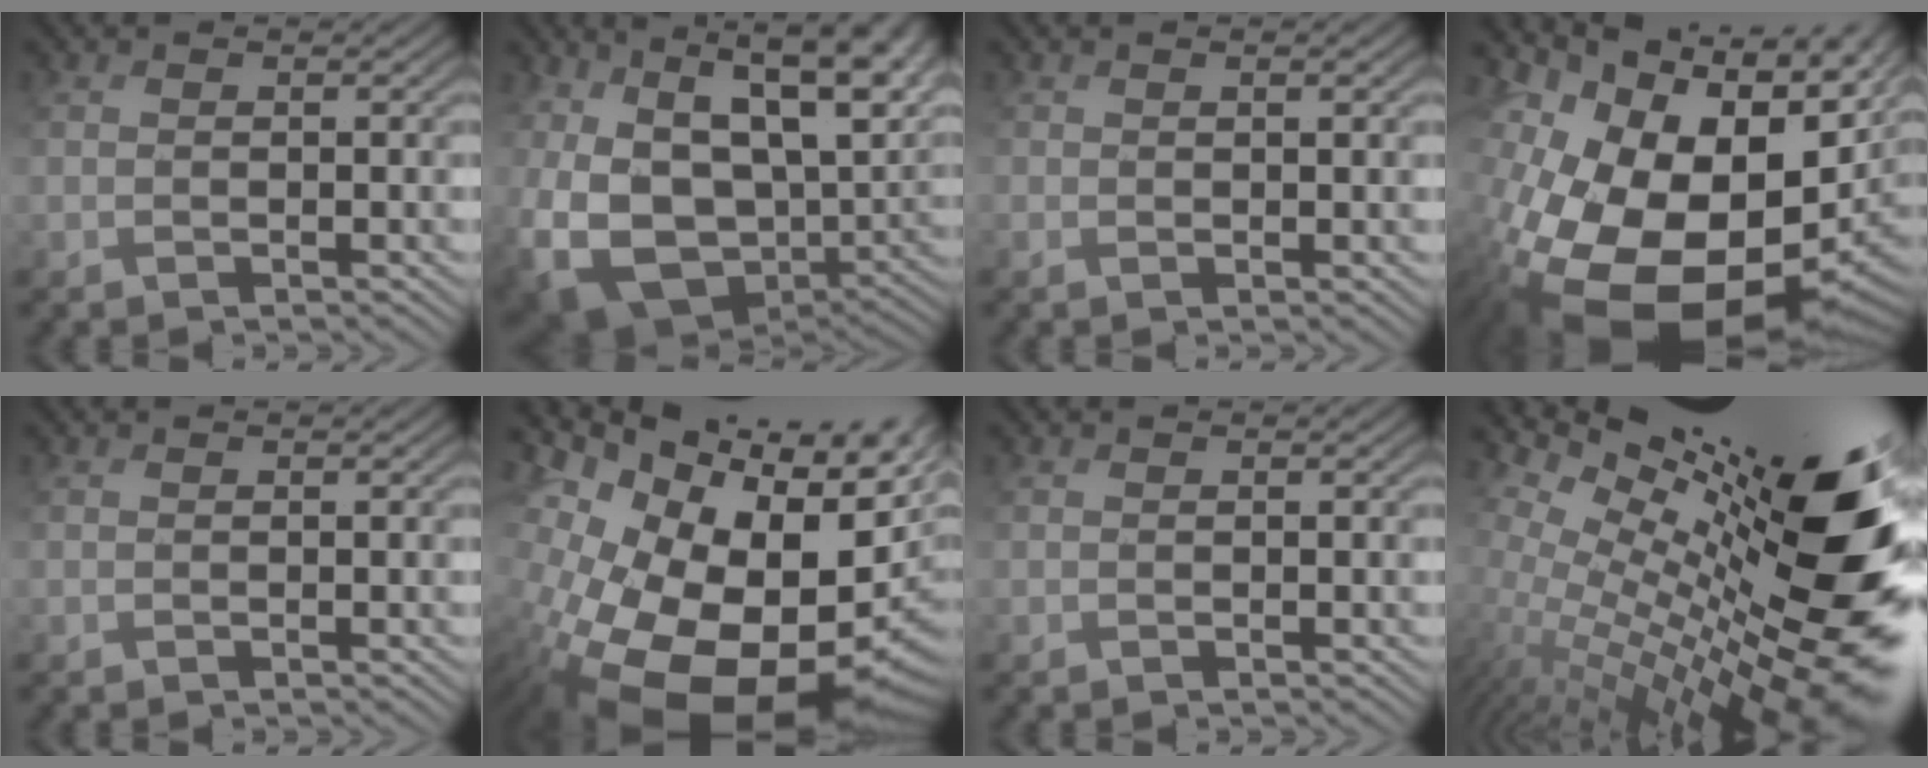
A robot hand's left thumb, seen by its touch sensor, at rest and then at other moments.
{"total": 17.9, "force": [3.8, 12.5, 12.3], "torque": [-0.229, -0.039, 0.113]}
{"total": 1.7, "force": [0.2, 0.4, 1.6], "torque": [-0.028, -0.002, 0.003]}
{"total": 22.0, "force": [-6.5, 13.7, 16.0], "torque": [-0.292, -0.032, -0.071]}
{"total": 0.0}
{"total": 20.7, "force": [-3.1, 13.5, 15.4], "torque": [-0.283, -0.022, -0.015]}
{"total": 0.0}
{"total": 16.7, "force": [2.7, 7.4, 14.8], "torque": [-0.217, -0.033, 0.075]}